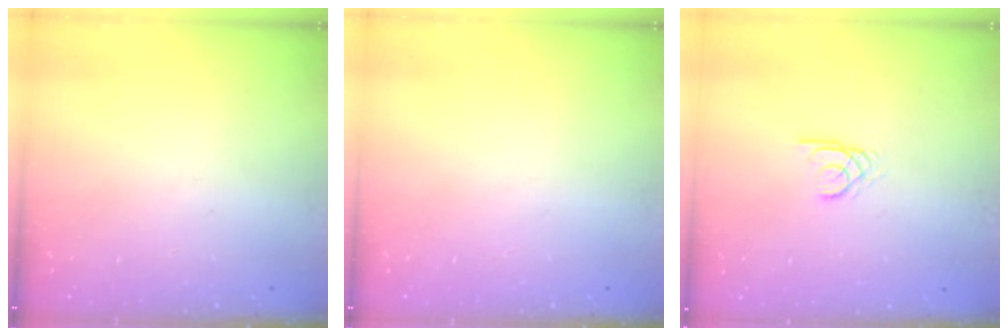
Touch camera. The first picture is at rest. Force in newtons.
{"total": 0.0}
{"total": 2.0, "press": 2.0, "slide": 0.2}